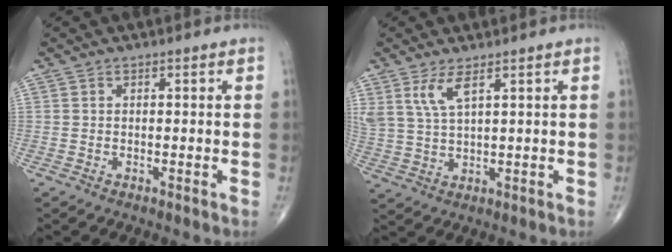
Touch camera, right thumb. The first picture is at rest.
{"total": 5.2, "force": [3.0, 1.4, 4.1], "torque": [-0.092, -0.015, 0.070]}